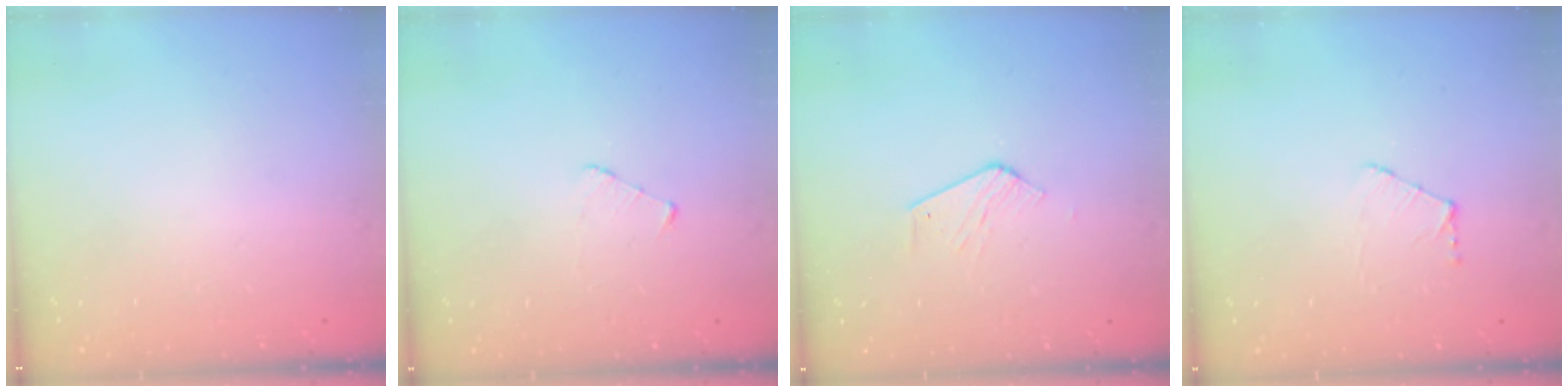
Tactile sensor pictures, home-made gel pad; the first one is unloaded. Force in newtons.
{"total": 2.5, "press": 2.5, "slide": 0.3}
{"total": 3.9, "press": 3.9, "slide": 0.6}
{"total": 3.6, "press": 3.6, "slide": 0.3}